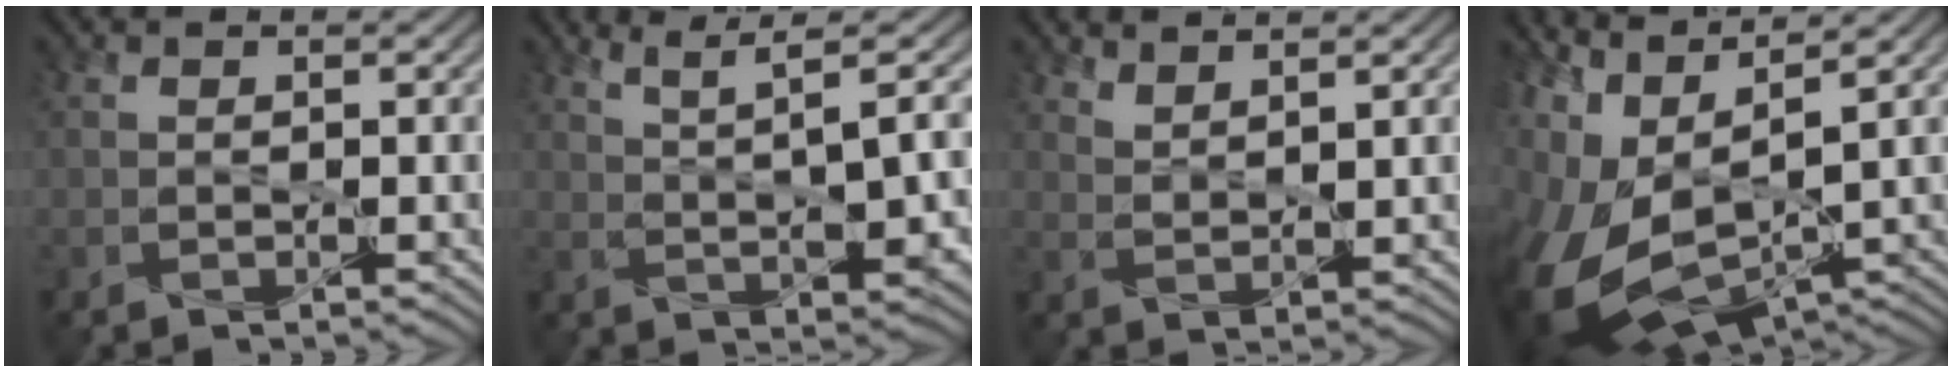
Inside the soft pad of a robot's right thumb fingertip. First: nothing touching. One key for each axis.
{"total": 4.5, "fx": 2.1, "fy": 0.3, "fz": 4.0, "tx": -0.079, "ty": 0.005, "tz": 0.046}
{"total": 3.3, "fx": 2.7, "fy": 0.6, "fz": 1.8, "tx": -0.034, "ty": -0.007, "tz": 0.060}
{"total": 16.0, "fx": -0.9, "fy": 7.7, "fz": 14.0, "tx": -0.318, "ty": -0.022, "tz": 0.013}